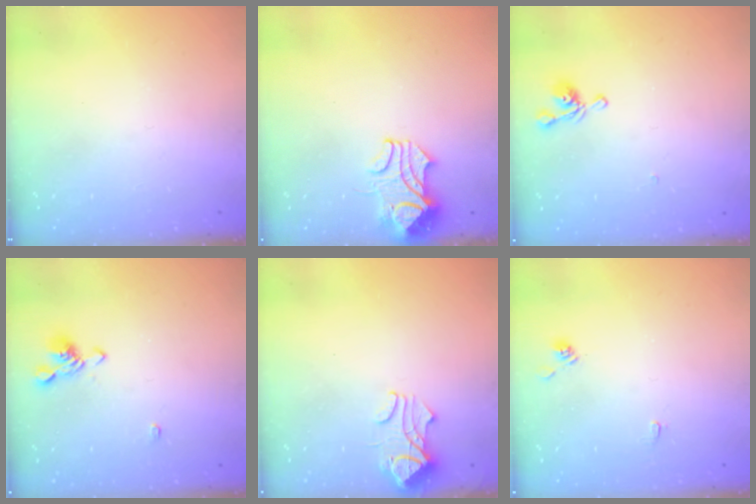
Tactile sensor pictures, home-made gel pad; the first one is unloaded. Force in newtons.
{"total": 2.4, "press": 2.3, "slide": 0.8}
{"total": 4.0, "press": 4.0, "slide": 0.4}
{"total": 1.1, "press": 0.7, "slide": 0.9}
{"total": 0.6, "press": 0.6, "slide": 0.2}
{"total": 2.1, "press": 2.1, "slide": 0.3}